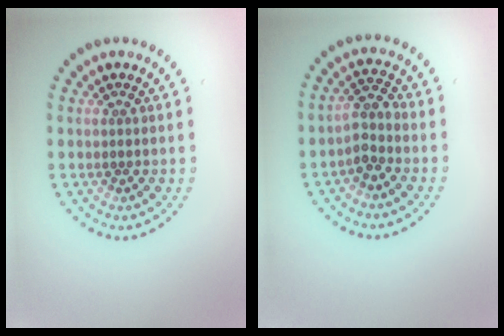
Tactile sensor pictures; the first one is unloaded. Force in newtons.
{"total": 2.4, "press": 1.8, "slide": 1.5}